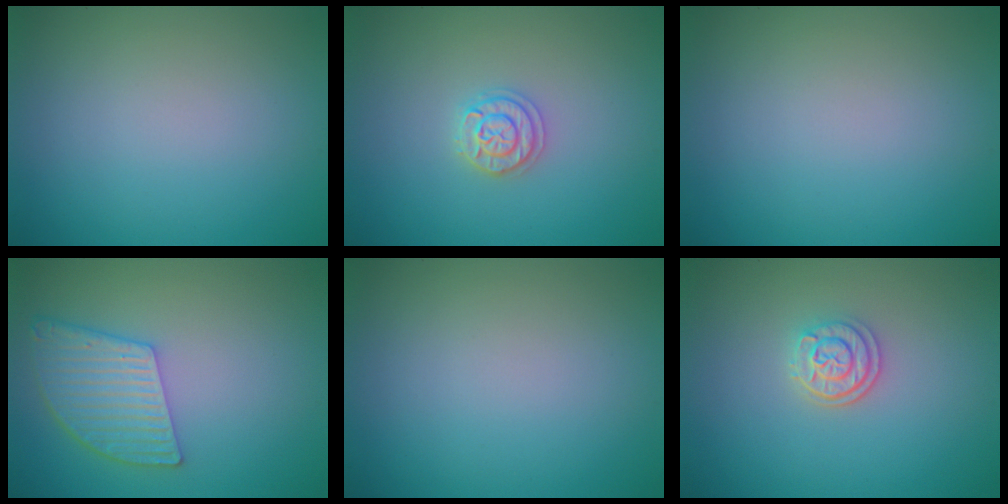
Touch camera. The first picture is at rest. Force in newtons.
{"total": 2.0, "press": 1.9, "slide": 0.3}
{"total": 0.0}
{"total": 5.0, "press": 4.0, "slide": 3.1}
{"total": 0.0}
{"total": 2.4, "press": 2.1, "slide": 1.1}